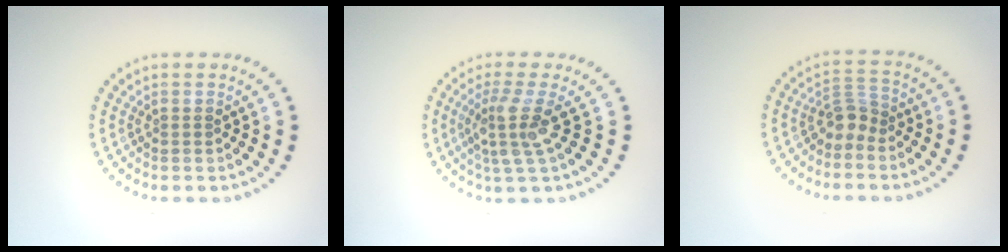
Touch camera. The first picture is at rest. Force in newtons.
{"total": 3.4, "press": 2.5, "slide": 2.3}
{"total": 2.2, "press": 1.7, "slide": 1.4}